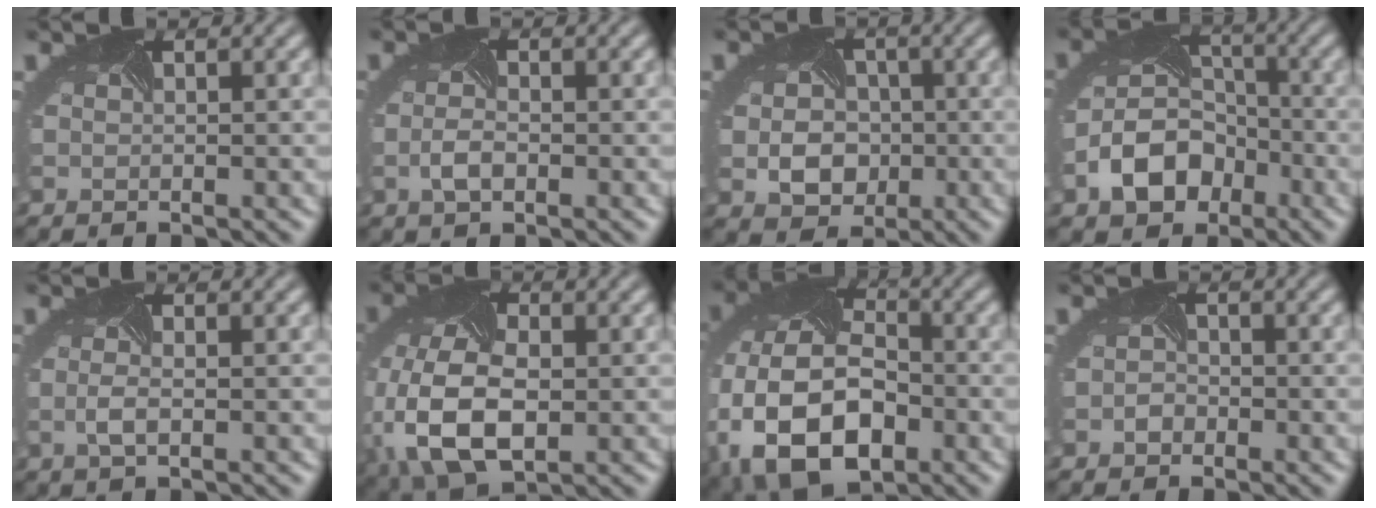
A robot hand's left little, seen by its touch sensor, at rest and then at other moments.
{"total": 1.7, "force": [-0.8, 0.8, 1.3], "torque": [-0.035, -0.007, -0.014]}
{"total": 5.6, "force": [-0.7, 4.5, 3.2], "torque": [-0.047, -0.011, -0.008]}
{"total": 6.2, "force": [-3.1, 4.4, 3.1], "torque": [-0.061, -0.014, -0.055]}
{"total": 1.4, "force": [-0.4, 0.4, 1.3], "torque": [-0.034, -0.005, -0.009]}
{"total": 10.7, "force": [-2.6, 6.7, 8.0], "torque": [-0.204, -0.033, -0.043]}
{"total": 14.6, "force": [-4.9, 9.6, 10.0], "torque": [-0.211, -0.040, -0.079]}
{"total": 1.0, "force": [-0.7, 0.7, 0.1], "torque": [-0.005, -0.005, -0.015]}